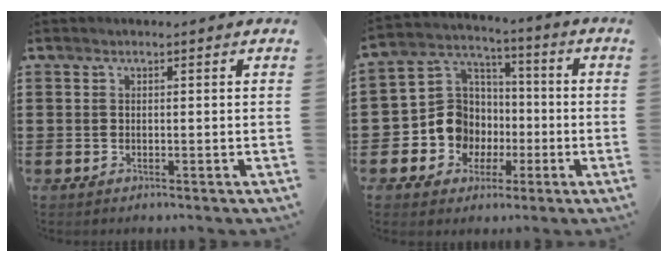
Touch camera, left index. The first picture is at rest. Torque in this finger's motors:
{"motor_torque": [0.89, -0.20, 0.42, 0.08]}